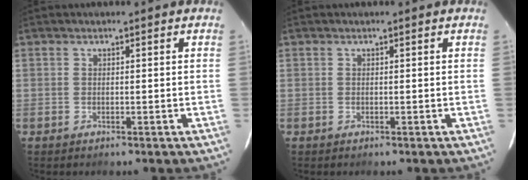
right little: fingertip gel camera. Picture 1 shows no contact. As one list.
[{"total": 0.0}]